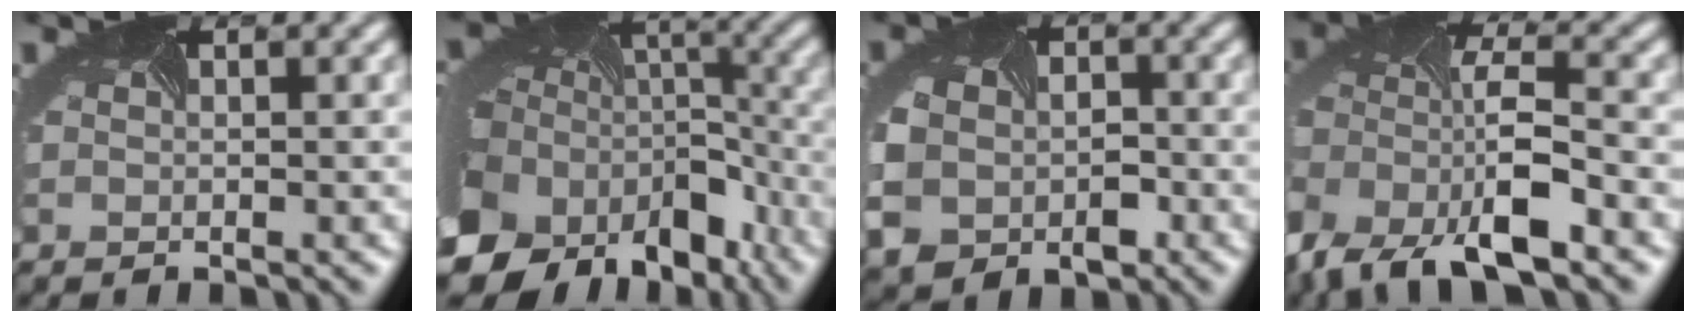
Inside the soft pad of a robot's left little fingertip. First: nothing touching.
{"total": 21.1, "force": [-9.5, 14.7, 11.8], "torque": [-0.245, -0.059, -0.111]}
{"total": 6.9, "force": [-2.1, 5.4, 3.7], "torque": [-0.082, -0.024, -0.029]}
{"total": 10.3, "force": [-6.2, 4.2, 7.2], "torque": [-0.139, -0.020, -0.112]}